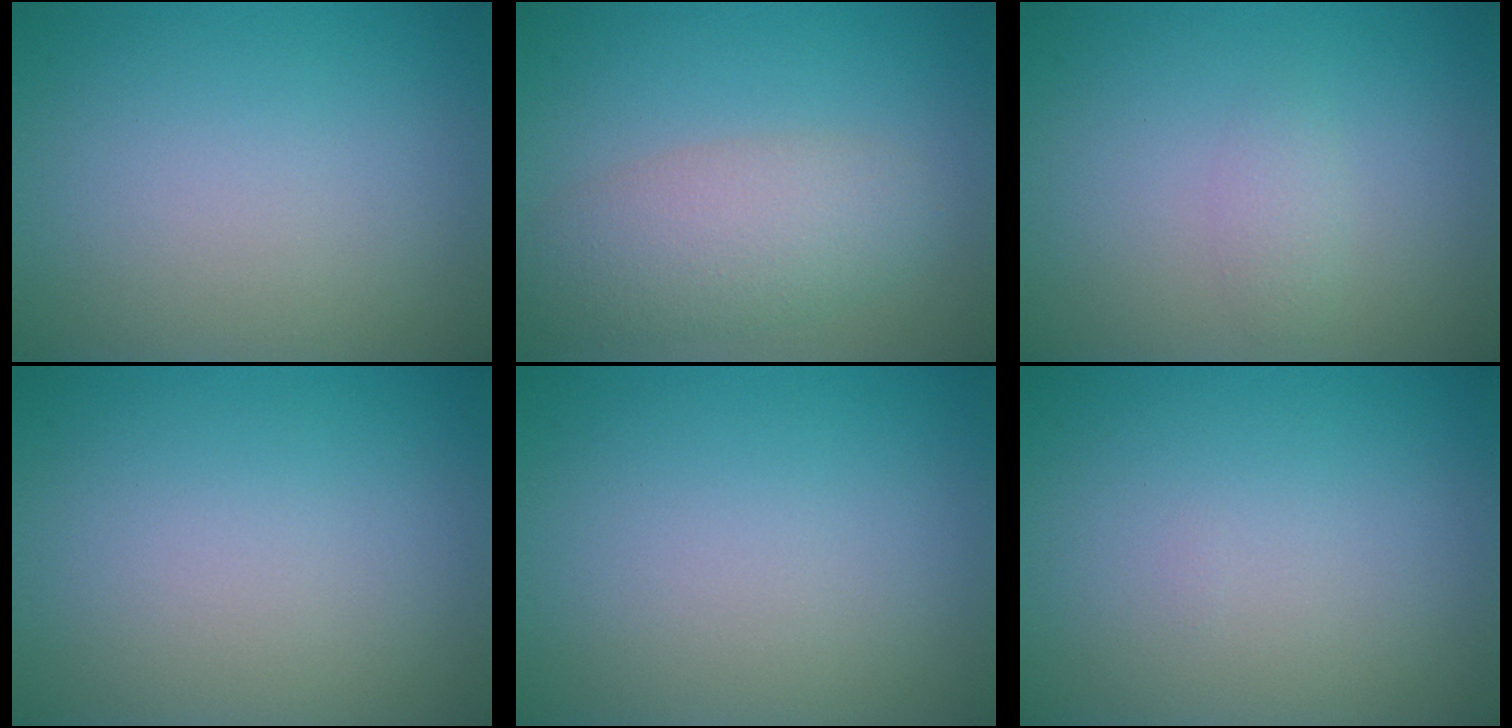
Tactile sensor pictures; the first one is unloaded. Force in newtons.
{"total": 4.6, "press": 4.6, "slide": 0.2}
{"total": 1.1, "press": 1.1, "slide": 0.0}
{"total": 0.0}
{"total": 0.0}
{"total": 0.0}